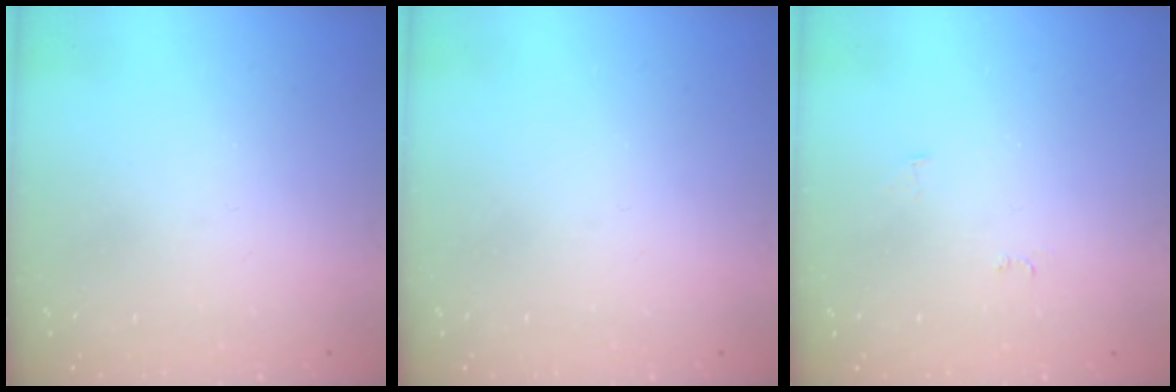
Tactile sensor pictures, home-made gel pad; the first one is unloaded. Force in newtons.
{"total": 0.0}
{"total": 4.5, "press": 4.5, "slide": 0.5}